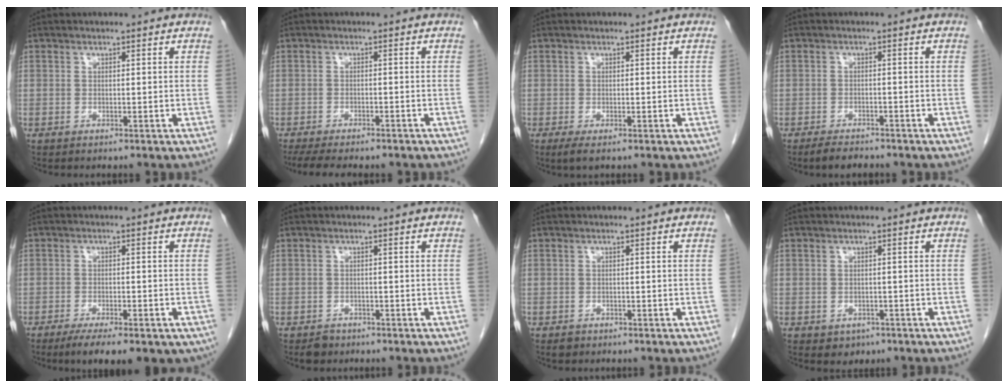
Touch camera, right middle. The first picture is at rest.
{"total": 12.0, "force": [-10.0, 3.1, 5.8], "torque": [-0.092, -0.010, -0.130]}
{"total": 1.6, "force": [-0.9, 0.3, 1.3], "torque": [-0.026, -0.005, -0.014]}
{"total": 3.2, "force": [-2.7, 0.9, 1.3], "torque": [-0.027, -0.004, -0.044]}
{"total": 11.5, "force": [-7.7, 3.6, 7.7], "torque": [-0.100, -0.010, -0.104]}
{"total": 1.8, "force": [-1.3, 1.2, 0.3], "torque": [-0.010, 0.002, -0.019]}
{"total": 1.1, "force": [-0.7, 0.8, 0.3], "torque": [-0.008, 0.001, -0.009]}
{"total": 2.3, "force": [-1.2, 1.8, 0.8], "torque": [-0.009, 0.003, -0.005]}